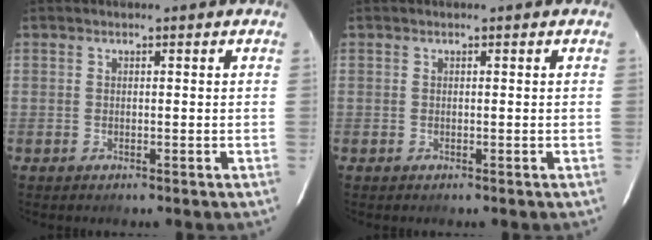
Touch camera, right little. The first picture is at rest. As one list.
[{"total": 0.0}]